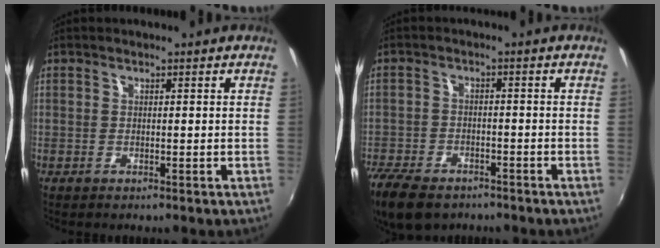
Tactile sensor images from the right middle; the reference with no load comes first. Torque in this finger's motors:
{"motor_torque": [1.08, -1.05, 0.10, 0.11]}